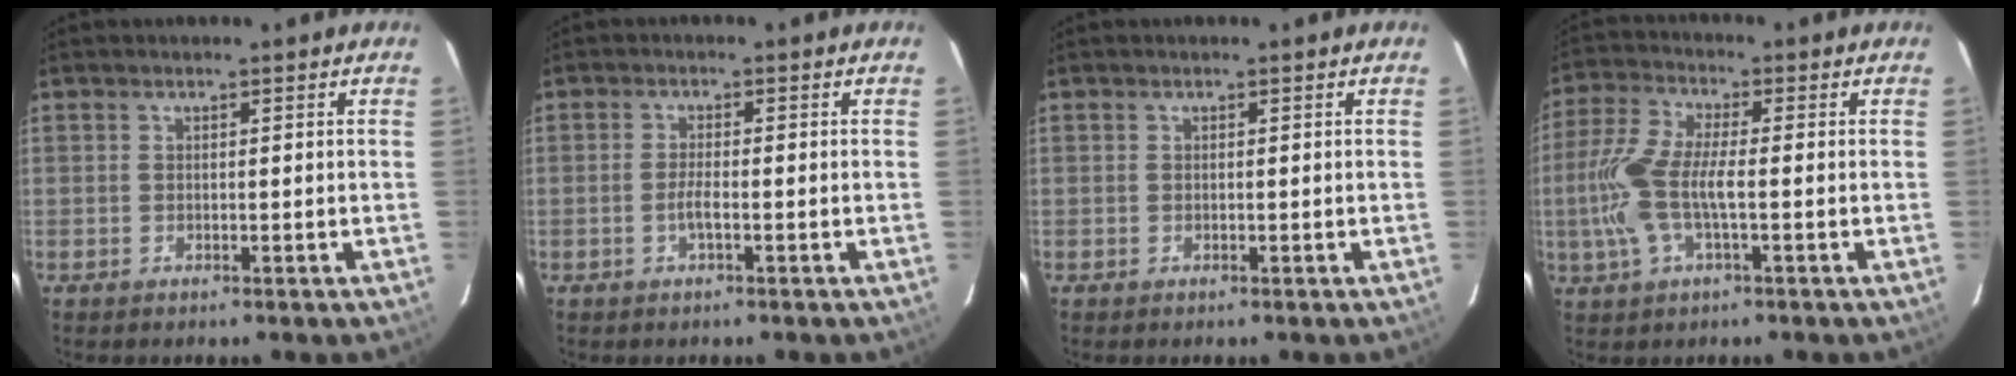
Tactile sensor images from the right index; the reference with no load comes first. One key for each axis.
{"total": 2.1, "fx": -0.8, "fy": 0.2, "fz": 1.9, "tx": -0.039, "ty": 0.000, "tz": -0.016}
{"total": 0.0}
{"total": 10.6, "fx": -1.6, "fy": 3.3, "fz": 10.0, "tx": -0.228, "ty": 0.004, "tz": -0.033}